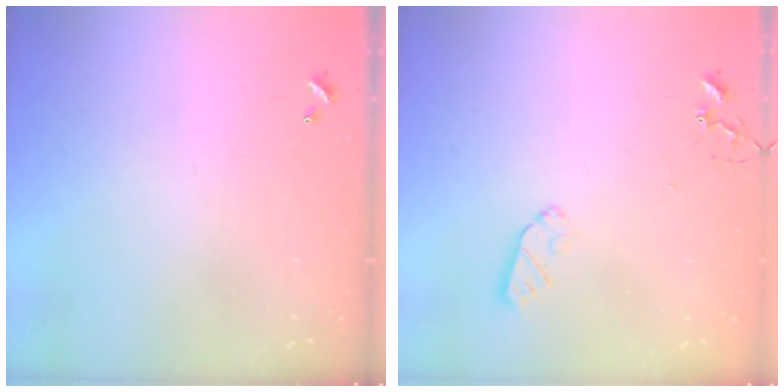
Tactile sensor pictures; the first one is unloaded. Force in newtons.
{"total": 4.9, "press": 4.8, "slide": 0.6}